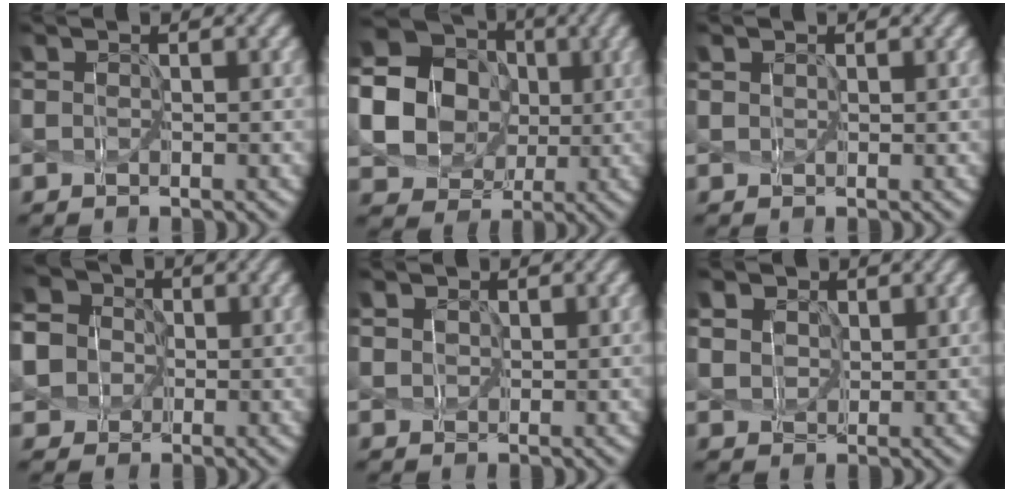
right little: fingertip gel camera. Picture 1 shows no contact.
{"total": 18.4, "force": [2.3, 17.1, 6.4], "torque": [-0.191, 0.013, 0.018]}
{"total": 1.7, "force": [0.9, 1.2, 0.8], "torque": [-0.004, 0.017, -0.006]}
{"total": 7.1, "force": [-0.4, 6.7, 2.3], "torque": [-0.080, 0.026, -0.037]}
{"total": 4.2, "force": [2.1, 3.0, 2.0], "torque": [-0.042, 0.021, 0.014]}
{"total": 7.8, "force": [4.1, 5.5, 3.7], "torque": [-0.088, 0.021, 0.051]}